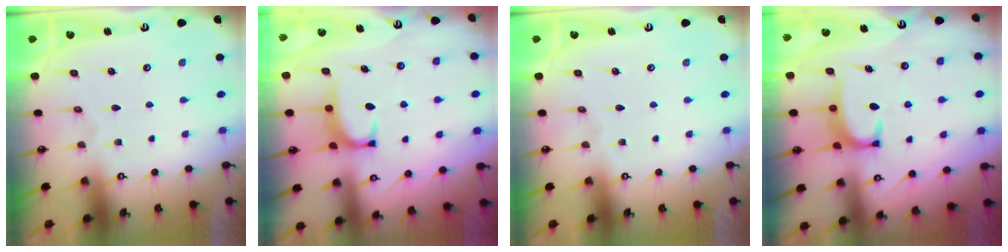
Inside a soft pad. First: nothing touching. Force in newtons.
{"total": 2.7, "press": 2.7, "slide": 0.4}
{"total": 0.0}
{"total": 3.7, "press": 3.6, "slide": 0.5}